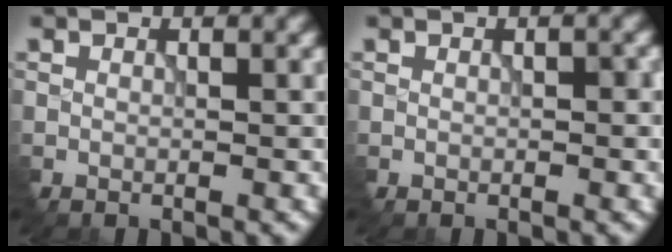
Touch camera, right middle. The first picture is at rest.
{"total": 1.1, "force": [-0.2, 0.5, 1.0], "torque": [-0.014, -0.003, -0.001]}